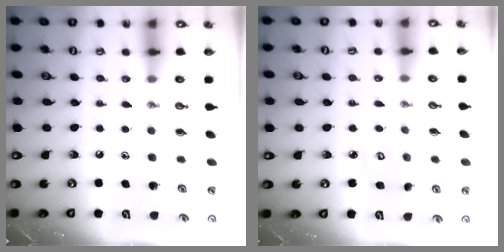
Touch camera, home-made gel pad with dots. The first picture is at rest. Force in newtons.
{"total": 4.0, "press": 4.0, "slide": 0.4}